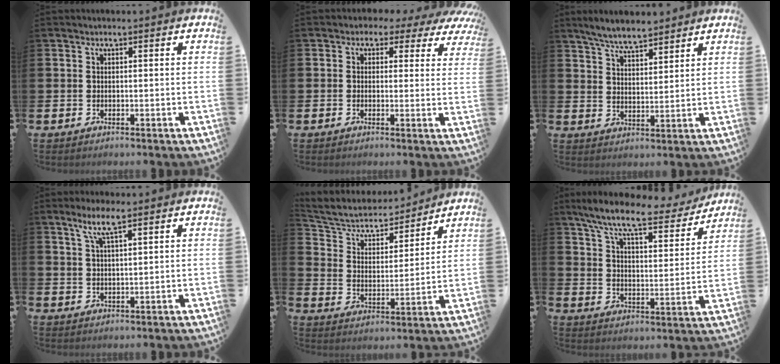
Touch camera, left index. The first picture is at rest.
{"total": 1.8, "force": [0.2, 1.7, 0.7], "torque": [-0.020, 0.001, -0.005]}
{"total": 6.1, "force": [5.8, 1.0, 1.6], "torque": [-0.054, -0.017, 0.107]}
{"total": 3.4, "force": [2.1, 0.7, 2.6], "torque": [-0.052, 0.004, 0.036]}
{"total": 6.9, "force": [6.3, 2.4, 1.4], "torque": [-0.070, -0.044, 0.106]}
{"total": 9.9, "force": [8.5, 1.8, 4.7], "torque": [-0.122, -0.047, 0.143]}